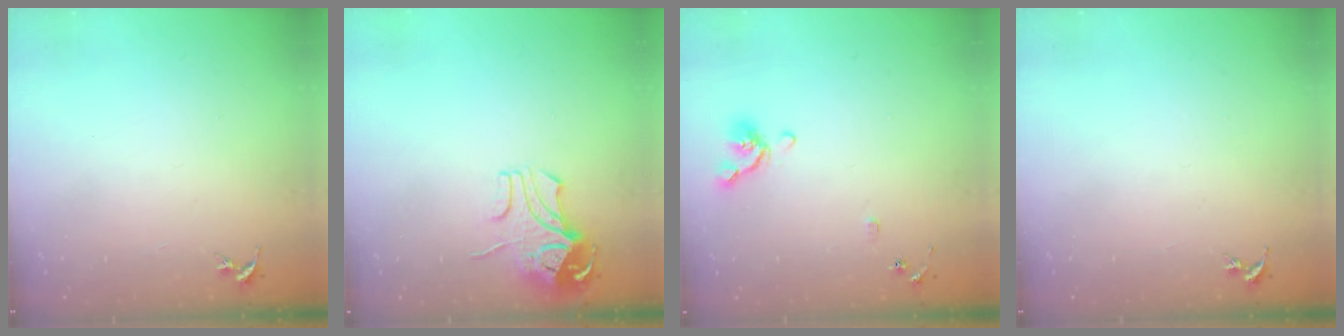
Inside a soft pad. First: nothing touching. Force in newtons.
{"total": 9.4, "press": 9.4, "slide": 1.1}
{"total": 7.9, "press": 7.7, "slide": 1.4}
{"total": 0.0}